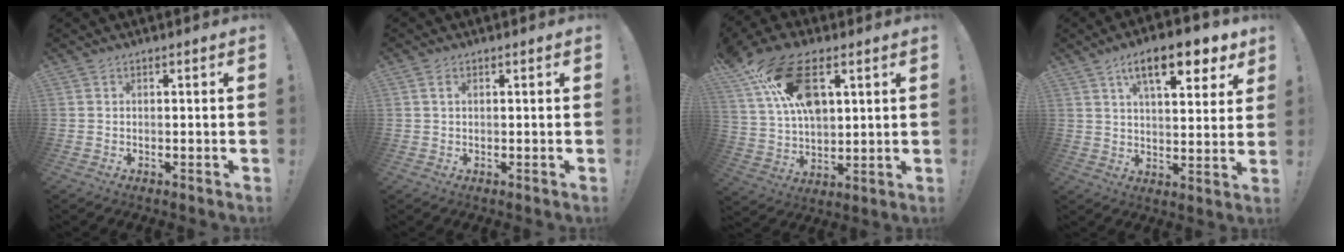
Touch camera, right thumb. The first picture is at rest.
{"total": 1.6, "force": [0.7, 0.7, 1.3], "torque": [-0.018, -0.001, 0.011]}
{"total": 19.3, "force": [8.6, 10.8, 13.6], "torque": [-0.230, -0.036, 0.154]}
{"total": 14.6, "force": [7.9, 5.0, 11.2], "torque": [-0.175, -0.029, 0.128]}